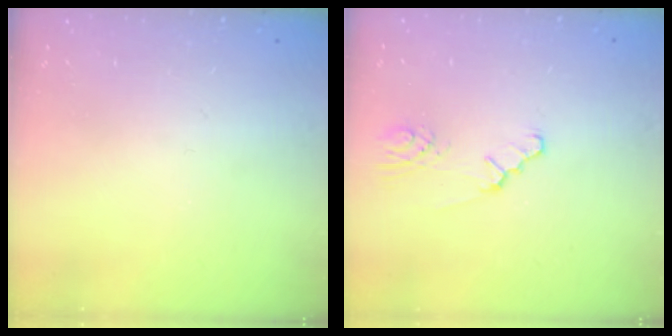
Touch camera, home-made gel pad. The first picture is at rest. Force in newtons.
{"total": 2.3, "press": 2.3, "slide": 0.4}